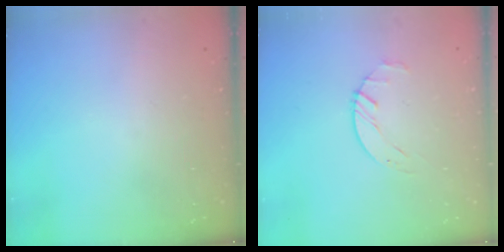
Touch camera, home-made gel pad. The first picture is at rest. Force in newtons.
{"total": 1.6, "press": 1.6, "slide": 0.3}